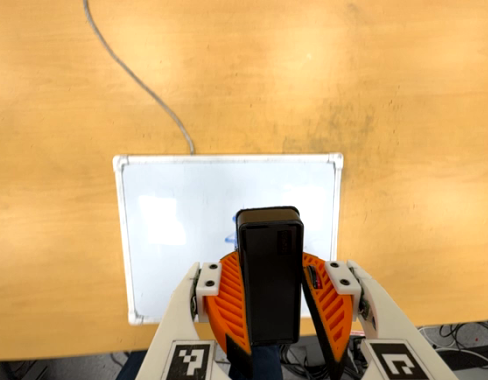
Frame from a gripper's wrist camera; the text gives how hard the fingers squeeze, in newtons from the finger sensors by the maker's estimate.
{"total": 6.8, "left": 7.7, "right": 5.9}